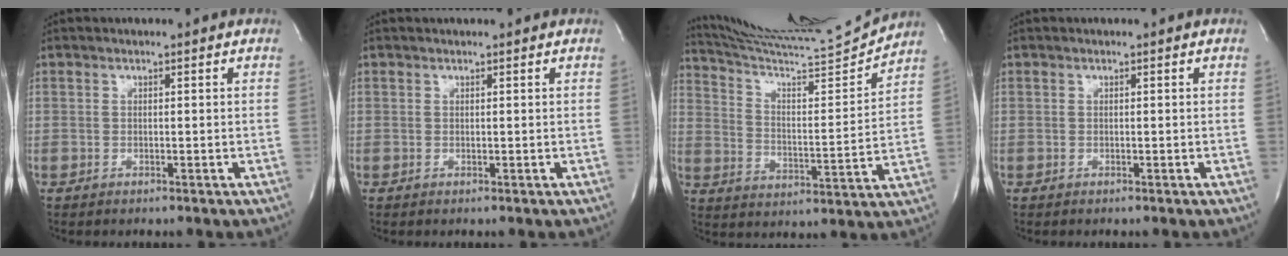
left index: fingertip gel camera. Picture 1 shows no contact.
{"total": 0.6, "force": [0.6, 0.1, 0.2], "torque": [-0.004, 0.004, 0.008]}
{"total": 17.1, "force": [16.5, -1.9, 4.2], "torque": [-0.086, -0.057, 0.256]}
{"total": 0.0}